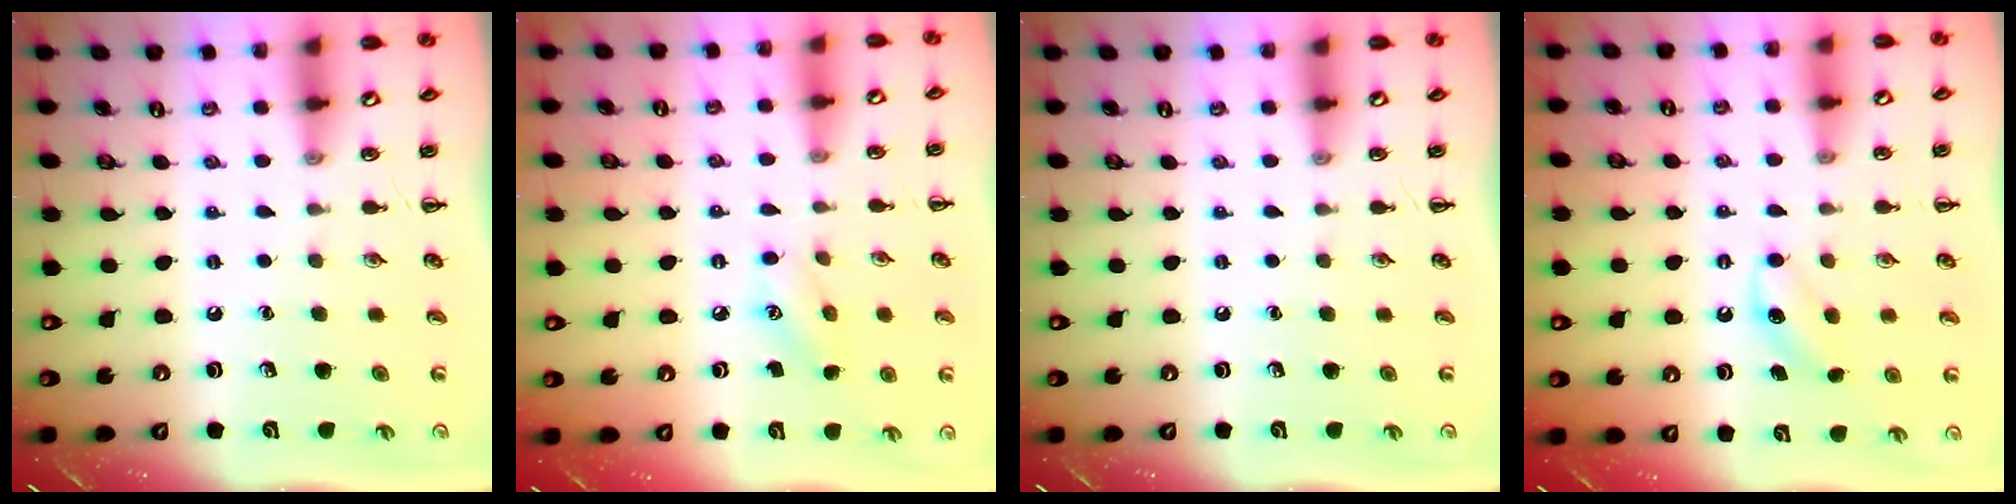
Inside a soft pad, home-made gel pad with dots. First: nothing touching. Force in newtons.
{"total": 6.2, "press": 6.1, "slide": 1.1}
{"total": 0.0}
{"total": 4.6, "press": 4.5, "slide": 1.1}